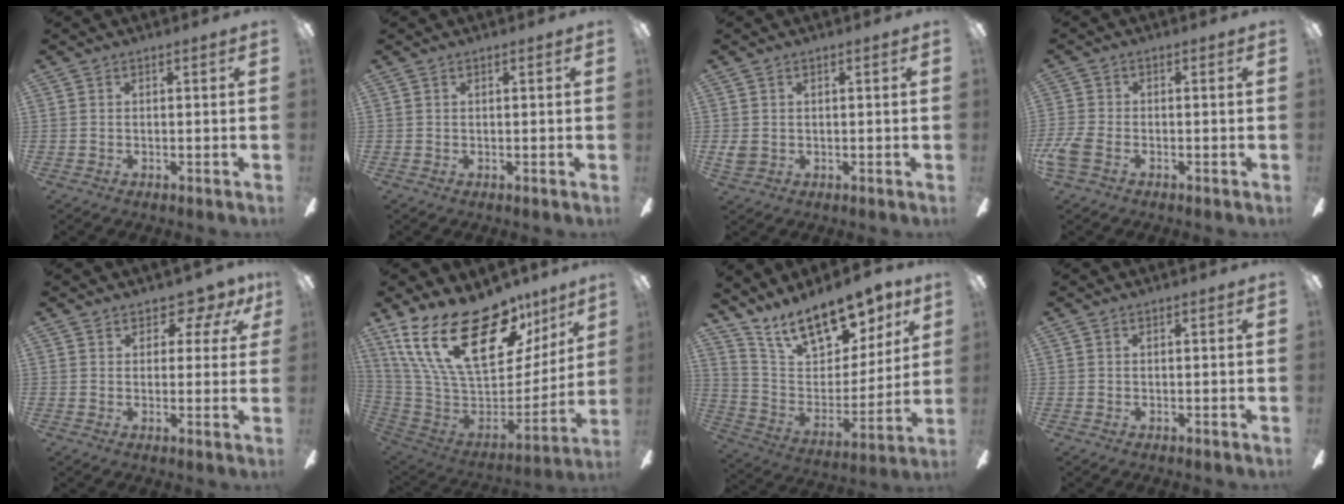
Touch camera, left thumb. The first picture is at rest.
{"total": 0.0}
{"total": 2.4, "force": [0.2, 1.7, 1.7], "torque": [-0.033, 0.005, 0.004]}
{"total": 4.5, "force": [-2.0, 2.2, 3.4], "torque": [-0.079, 0.001, -0.039]}
{"total": 4.9, "force": [3.6, 2.6, 2.2], "torque": [-0.024, -0.020, 0.061]}
{"total": 30.4, "force": [15.9, 15.4, 20.9], "torque": [-0.374, -0.100, 0.293]}
{"total": 16.1, "force": [12.6, 7.2, 6.9], "torque": [-0.118, -0.091, 0.227]}
{"total": 0.0}